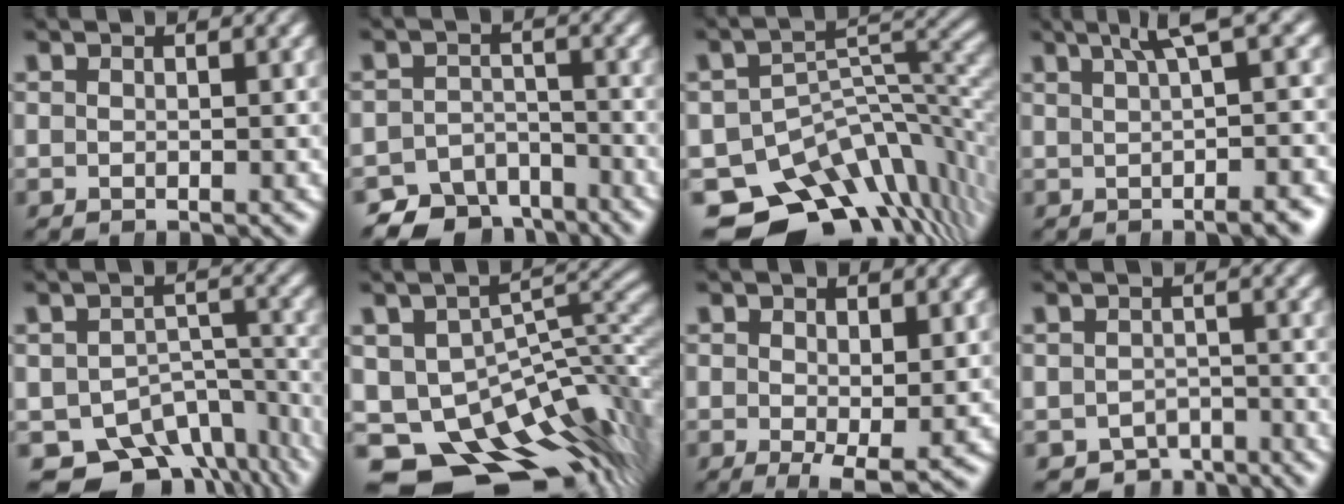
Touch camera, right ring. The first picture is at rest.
{"total": 7.6, "force": [-6.3, 3.9, 1.8], "torque": [-0.004, -0.019, -0.105]}
{"total": 16.8, "force": [-10.4, 10.4, 8.1], "torque": [-0.118, -0.044, -0.154]}
{"total": 5.7, "force": [2.2, 0.9, 5.1], "torque": [-0.054, 0.034, 0.025]}
{"total": 11.8, "force": [-8.1, 7.2, 4.7], "torque": [-0.063, -0.037, -0.117]}
{"total": 21.0, "force": [-10.3, 13.9, 12.0], "torque": [-0.192, -0.067, -0.138]}
{"total": 3.4, "force": [-1.3, 1.4, 2.8], "torque": [-0.051, -0.022, -0.010]}
{"total": 5.1, "force": [-4.4, 2.5, 0.7], "torque": [0.008, -0.017, -0.072]}